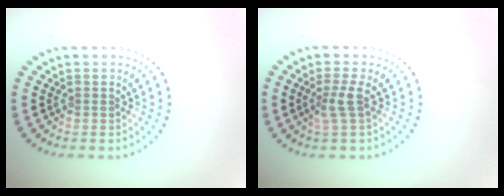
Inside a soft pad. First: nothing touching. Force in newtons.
{"total": 1.9, "press": 1.5, "slide": 1.3}